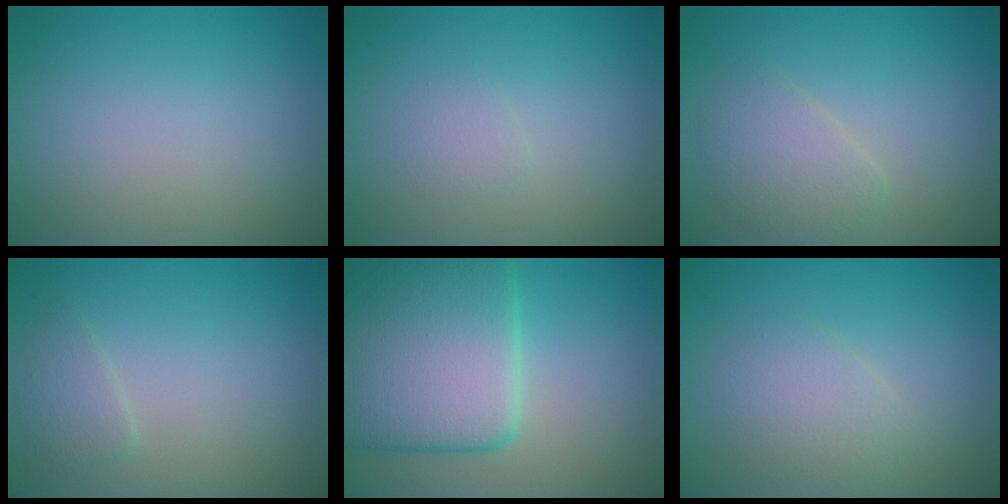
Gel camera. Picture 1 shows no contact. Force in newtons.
{"total": 1.0, "press": 1.0, "slide": 0.1}
{"total": 2.5, "press": 2.5, "slide": 0.1}
{"total": 1.5, "press": 1.5, "slide": 0.1}
{"total": 10.8, "press": 10.8, "slide": 0.7}
{"total": 2.6, "press": 2.6, "slide": 0.1}